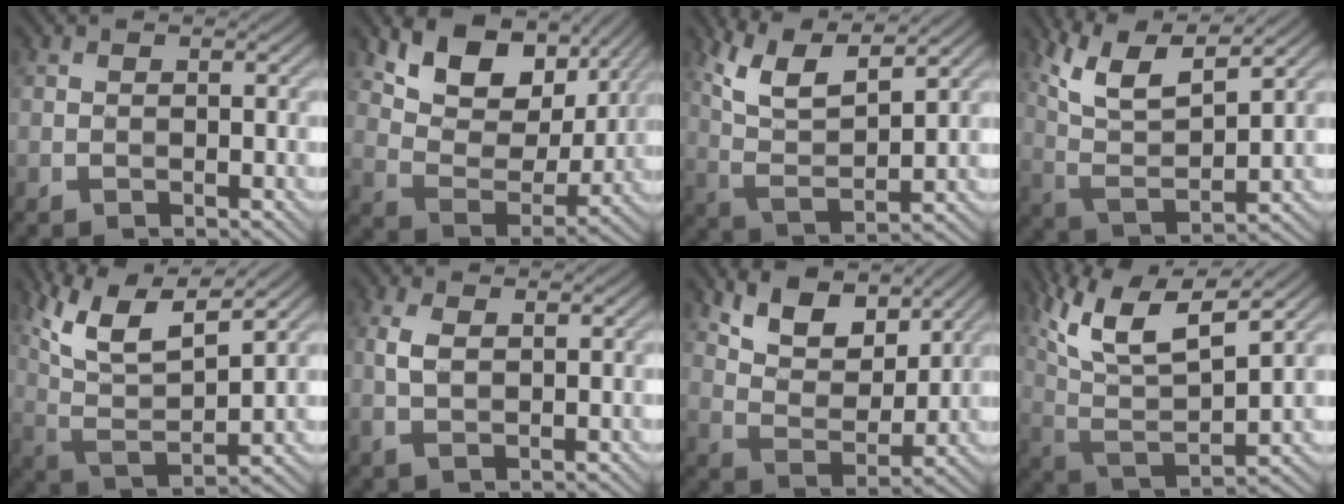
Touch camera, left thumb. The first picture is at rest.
{"total": 12.4, "force": [7.1, 7.2, 7.1], "torque": [-0.145, -0.006, 0.124]}
{"total": 9.9, "force": [6.6, 2.7, 6.8], "torque": [-0.166, 0.006, 0.136]}
{"total": 11.3, "force": [7.6, 3.0, 7.8], "torque": [-0.189, 0.008, 0.146]}
{"total": 12.6, "force": [8.4, 3.7, 8.7], "torque": [-0.208, 0.009, 0.153]}
{"total": 3.1, "force": [1.0, 1.4, 2.6], "torque": [-0.073, 0.004, 0.021]}
{"total": 9.4, "force": [6.3, 4.6, 5.3], "torque": [-0.119, -0.002, 0.111]}
{"total": 13.9, "force": [8.7, 4.5, 9.9], "torque": [-0.230, 0.011, 0.160]}